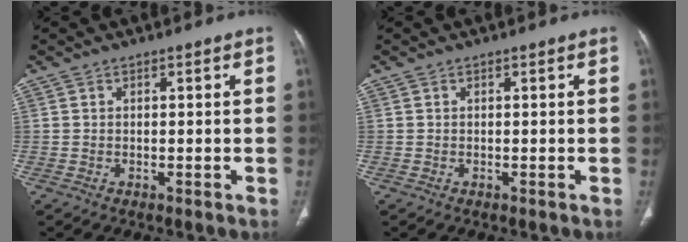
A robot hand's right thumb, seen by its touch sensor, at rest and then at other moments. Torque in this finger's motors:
{"motor_torque": [0.10, 0.03, 0.13, -0.07, 0.01]}